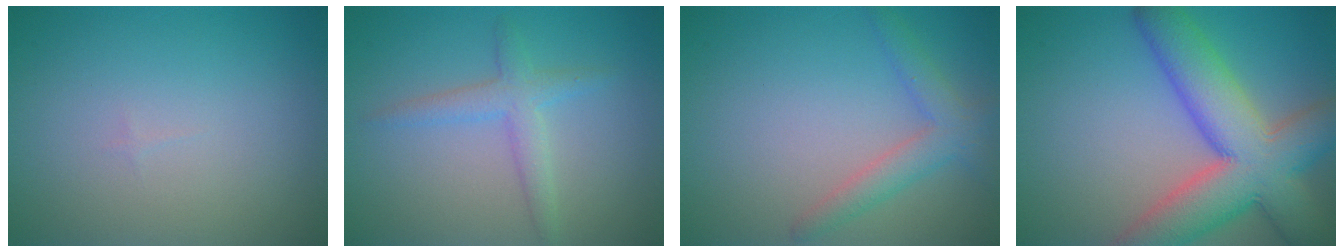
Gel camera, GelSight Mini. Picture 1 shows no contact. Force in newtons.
{"total": 2.4, "press": 2.4, "slide": 0.2}
{"total": 2.9, "press": 2.9, "slide": 0.1}
{"total": 9.4, "press": 9.4, "slide": 0.7}